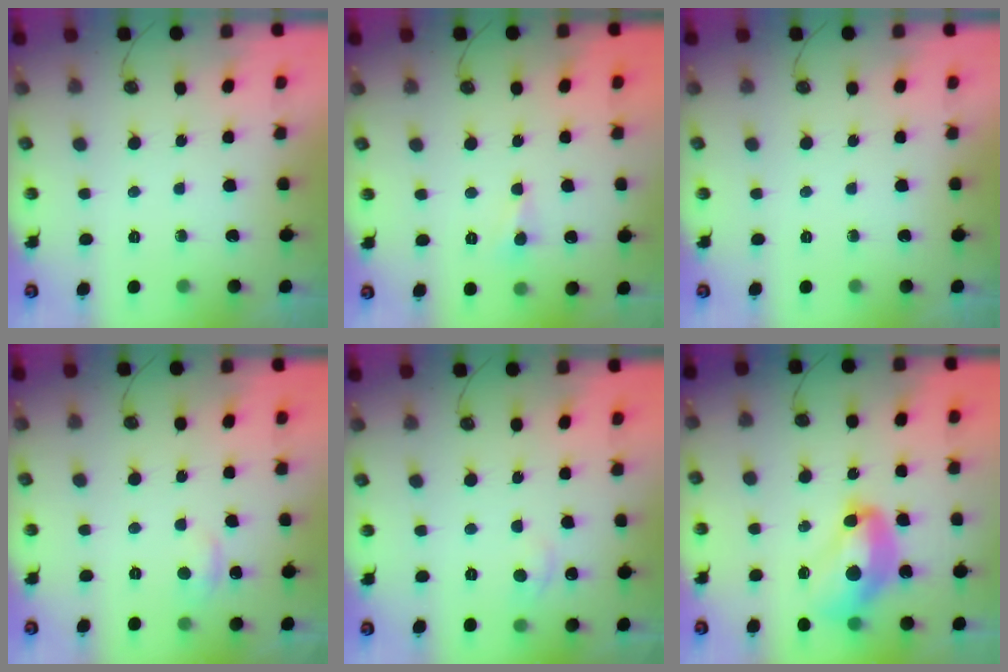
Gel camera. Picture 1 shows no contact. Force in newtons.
{"total": 2.2, "press": 2.1, "slide": 0.7}
{"total": 0.0}
{"total": 1.5, "press": 1.3, "slide": 0.7}
{"total": 1.0, "press": 0.8, "slide": 0.7}
{"total": 9.2, "press": 9.1, "slide": 1.3}